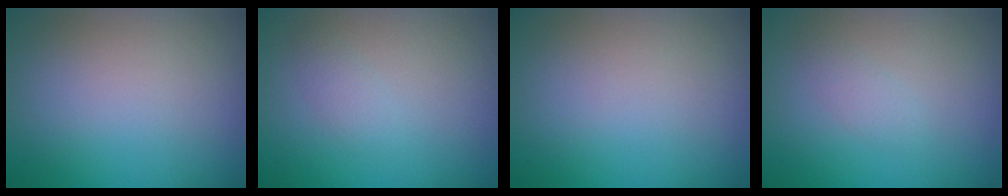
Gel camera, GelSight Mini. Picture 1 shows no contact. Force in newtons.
{"total": 1.2, "press": 1.2, "slide": 0.0}
{"total": 0.0}
{"total": 1.0, "press": 1.0, "slide": 0.1}